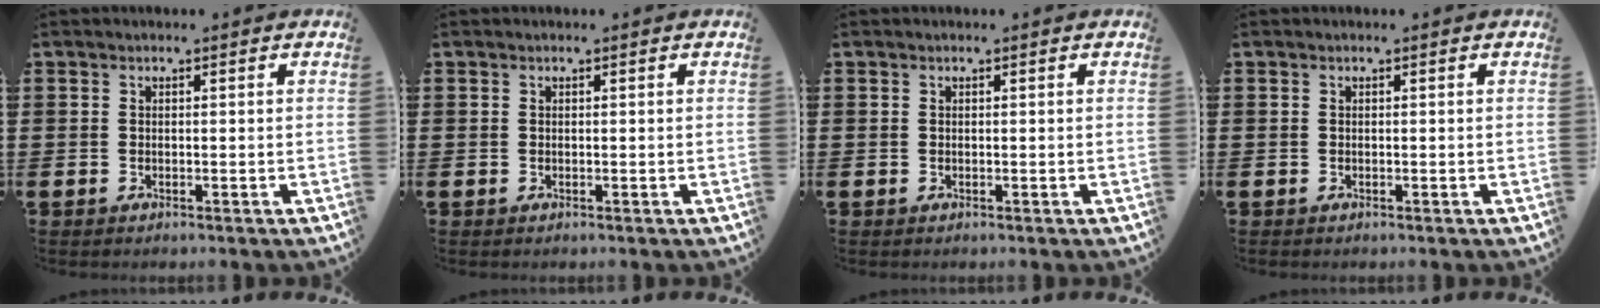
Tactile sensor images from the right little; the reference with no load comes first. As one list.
[{"total": 0.0}, {"total": 0.0}, {"total": 0.0}]